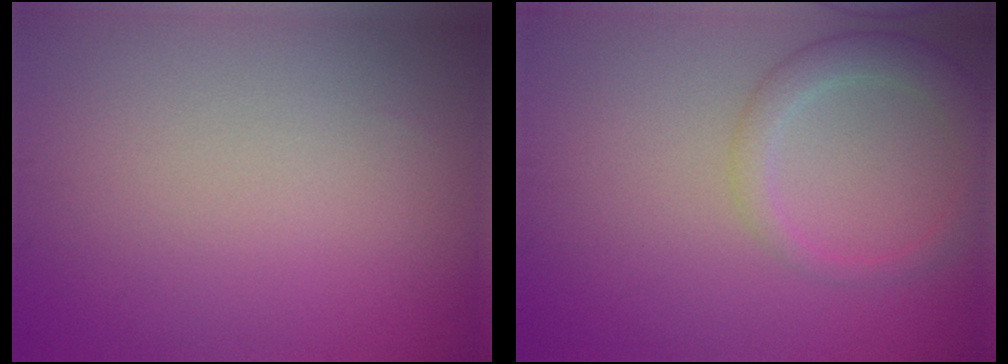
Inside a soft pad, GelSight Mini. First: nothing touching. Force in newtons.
{"total": 2.9, "press": 2.9, "slide": 0.2}